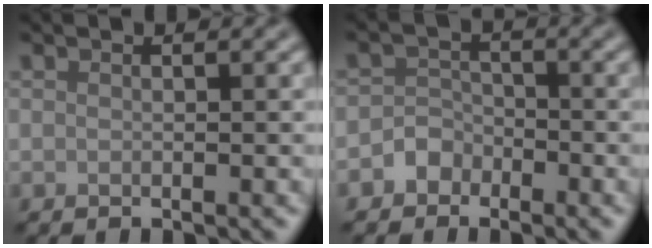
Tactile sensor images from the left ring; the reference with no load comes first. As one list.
[{"total": 1.8, "force": [-1.2, 1.4, 0.2], "torque": [0.008, 0.010, -0.026]}]